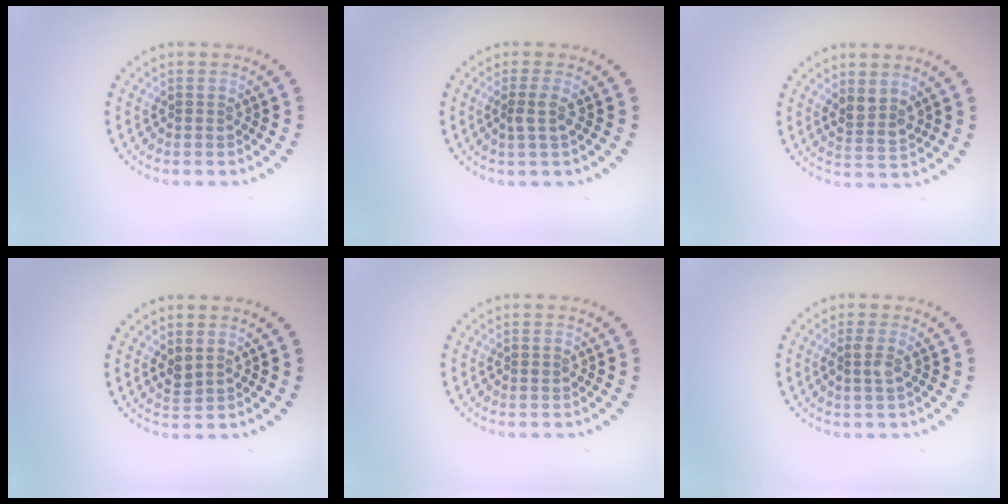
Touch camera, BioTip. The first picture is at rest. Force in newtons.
{"total": 1.5, "press": 1.2, "slide": 1.0}
{"total": 2.1, "press": 1.8, "slide": 1.1}
{"total": 1.1, "press": 1.0, "slide": 0.4}
{"total": 0.0}
{"total": 1.3, "press": 1.1, "slide": 0.7}